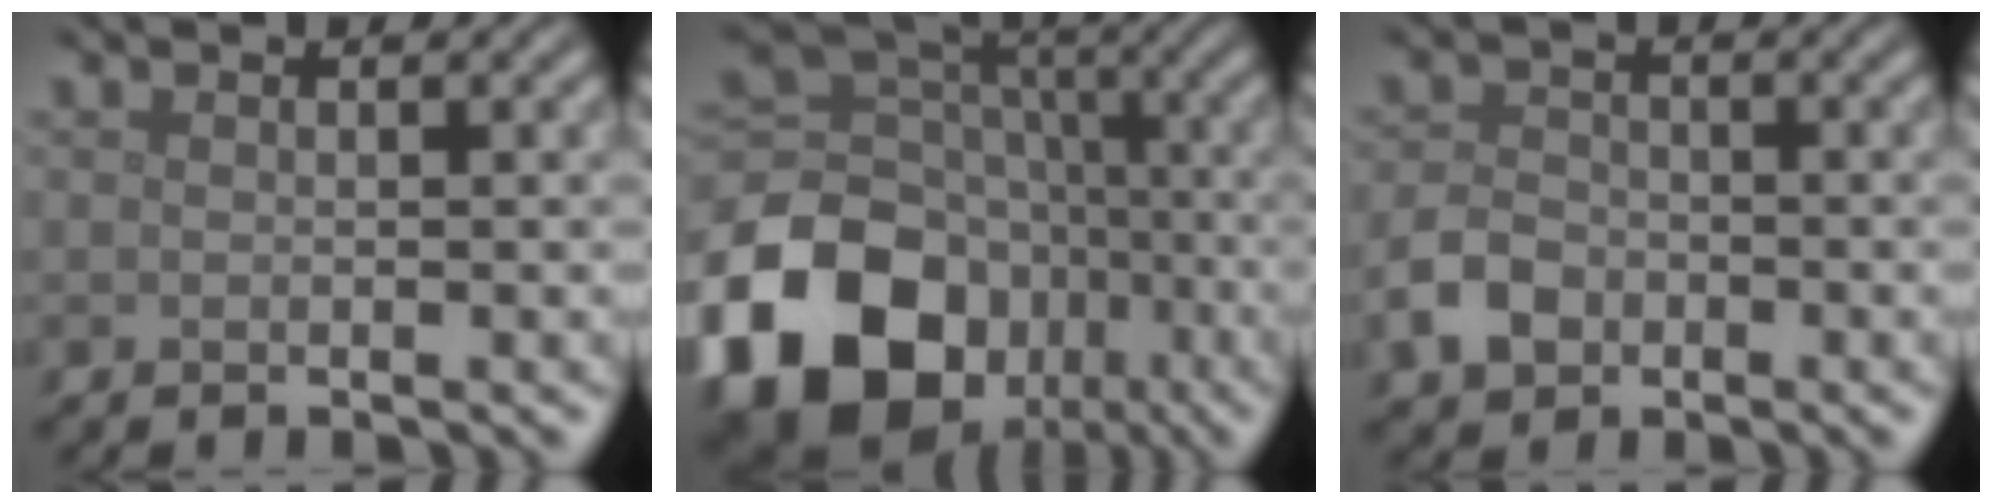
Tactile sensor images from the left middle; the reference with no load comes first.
{"total": 20.8, "force": [-9.7, 16.2, 8.7], "torque": [-0.206, -0.050, -0.173]}
{"total": 3.1, "force": [-1.5, 2.3, 1.5], "torque": [-0.030, 0.001, -0.033]}